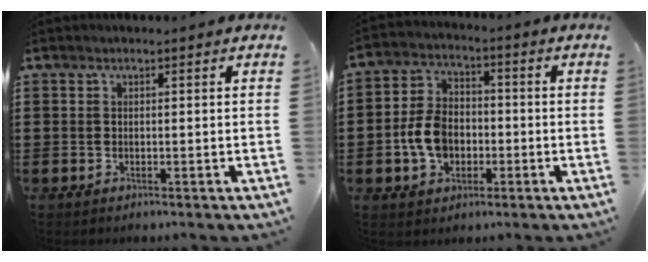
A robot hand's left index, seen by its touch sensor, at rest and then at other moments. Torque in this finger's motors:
{"motor_torque": [1.57, 0.57, 0.66, 0.09]}